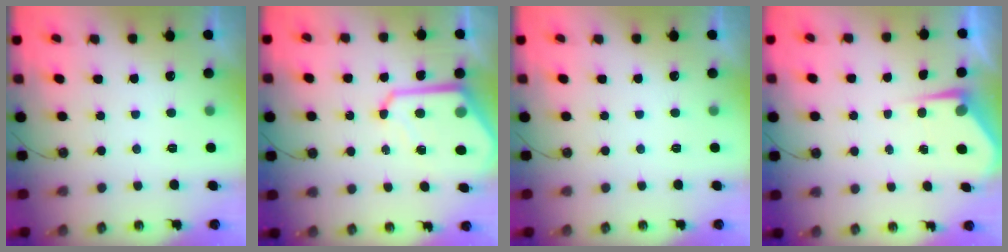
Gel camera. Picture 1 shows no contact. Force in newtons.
{"total": 11.6, "press": 11.5, "slide": 0.9}
{"total": 0.0}
{"total": 4.9, "press": 4.9, "slide": 0.2}